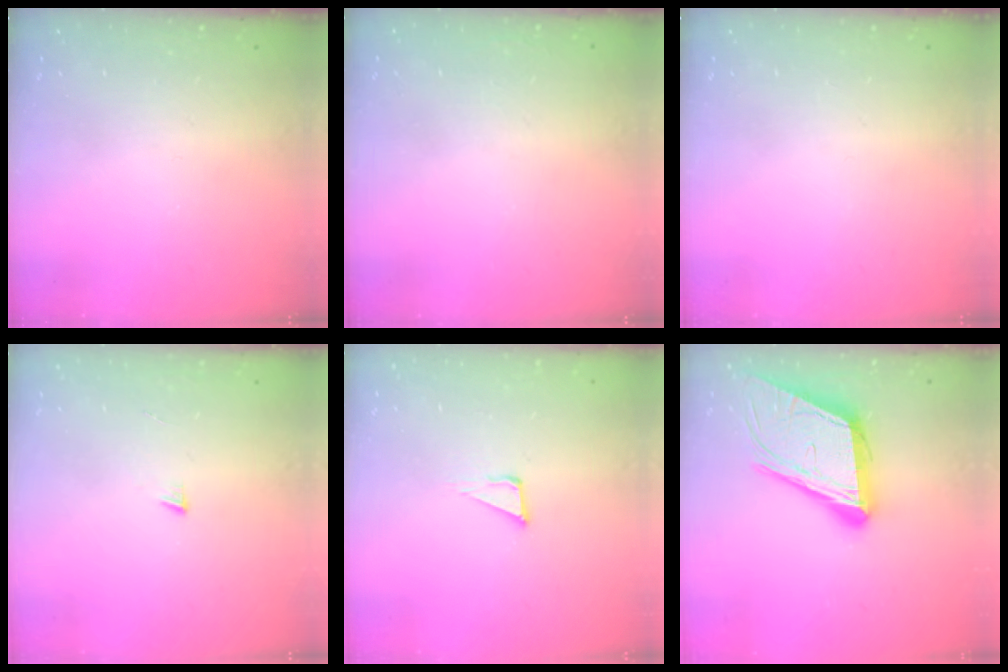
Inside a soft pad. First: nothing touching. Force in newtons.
{"total": 1.6, "press": 1.6, "slide": 0.0}
{"total": 0.0}
{"total": 3.0, "press": 3.0, "slide": 0.3}
{"total": 3.8, "press": 3.7, "slide": 0.9}
{"total": 18.6, "press": 18.2, "slide": 3.8}